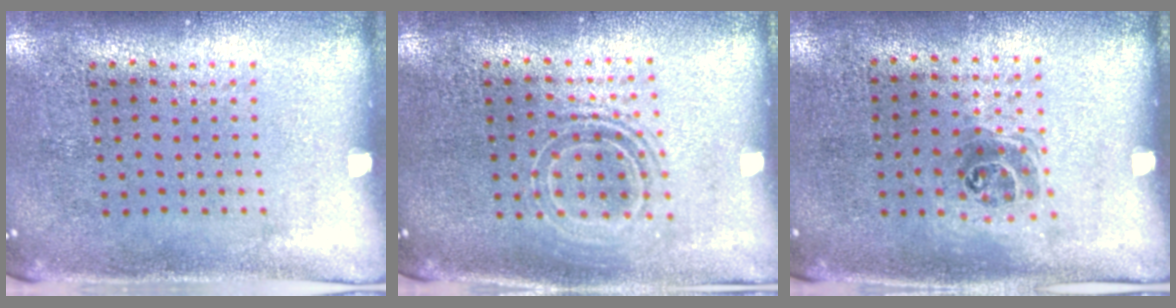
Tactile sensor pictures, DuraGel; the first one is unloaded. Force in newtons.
{"total": 1.7, "press": 1.3, "slide": 1.1}
{"total": 1.0, "press": 0.8, "slide": 0.5}